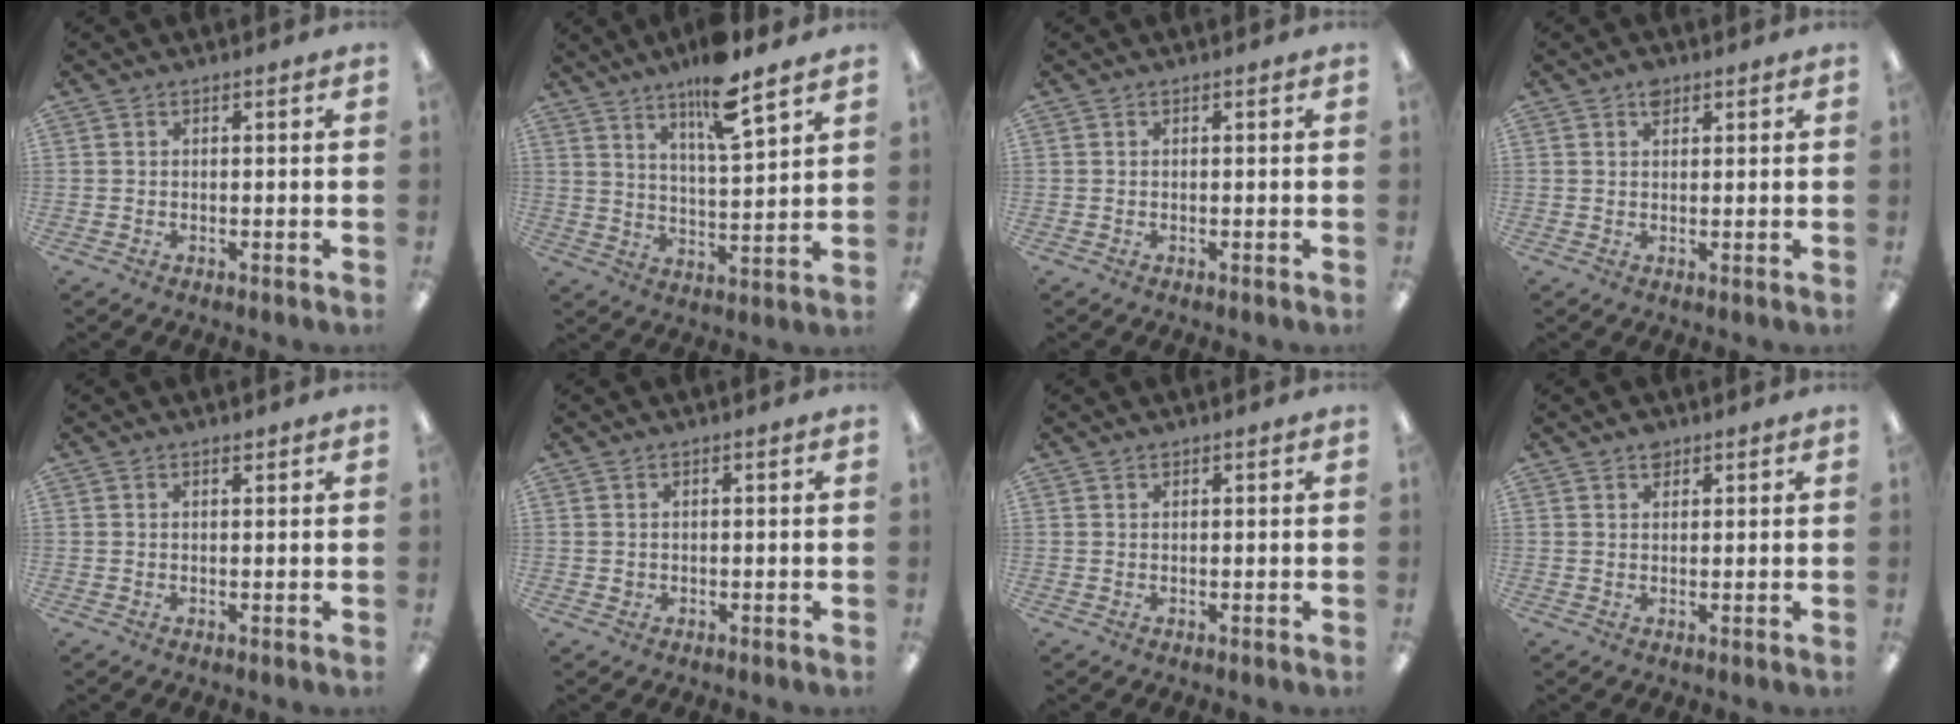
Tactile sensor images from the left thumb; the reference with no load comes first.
{"total": 11.7, "force": [9.0, 1.8, 7.3], "torque": [-0.117, -0.055, 0.149]}
{"total": 0.0}
{"total": 2.7, "force": [1.8, 1.4, 1.3], "torque": [-0.012, -0.005, 0.030]}
{"total": 1.0, "force": [0.9, 0.2, 0.3], "torque": [-0.007, 0.000, 0.017]}
{"total": 0.8, "force": [0.4, 0.6, 0.2], "torque": [-0.005, 0.003, 0.007]}
{"total": 0.8, "force": [0.7, 0.2, 0.1], "torque": [-0.003, 0.000, 0.014]}
{"total": 2.4, "force": [1.9, 1.3, 0.7], "torque": [-0.008, -0.003, 0.033]}